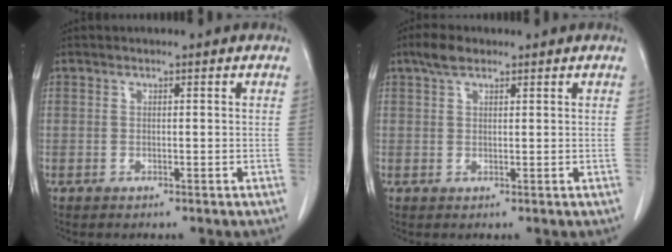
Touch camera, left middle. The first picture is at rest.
{"total": 2.8, "force": [2.0, 1.3, 1.5], "torque": [-0.031, 0.011, 0.036]}